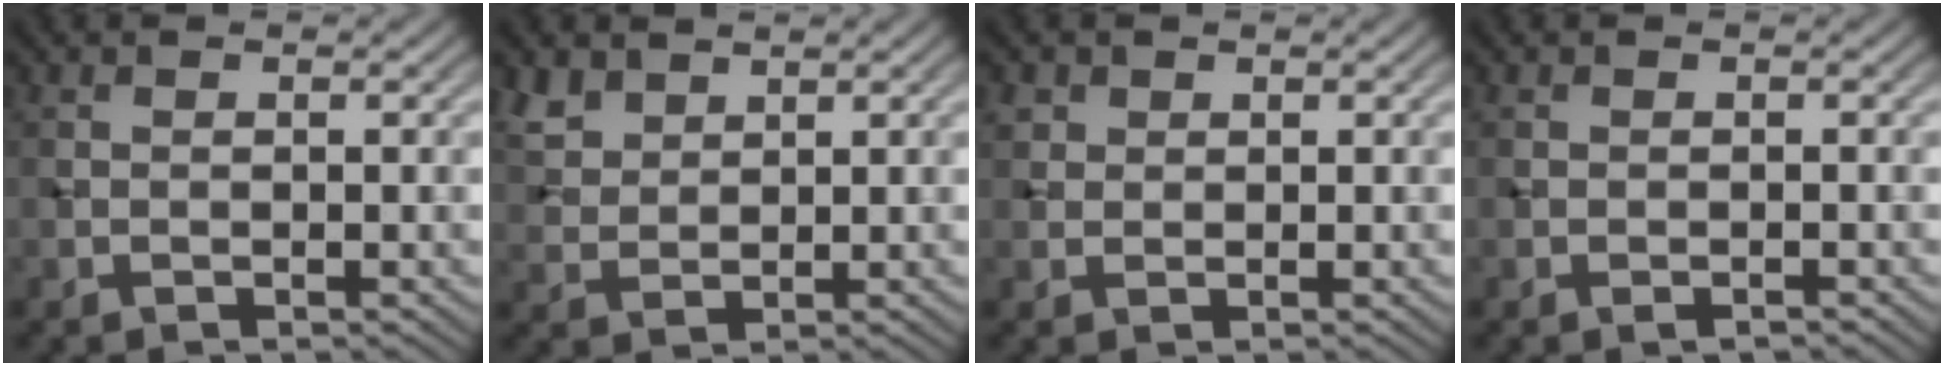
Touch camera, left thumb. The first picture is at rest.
{"total": 3.6, "force": [2.6, 2.0, 1.6], "torque": [-0.045, 0.005, 0.060]}
{"total": 1.5, "force": [0.9, 1.2, 0.4], "torque": [-0.010, 0.001, 0.016]}
{"total": 0.8, "force": [-0.5, 0.2, 0.5], "torque": [-0.008, -0.002, -0.007]}